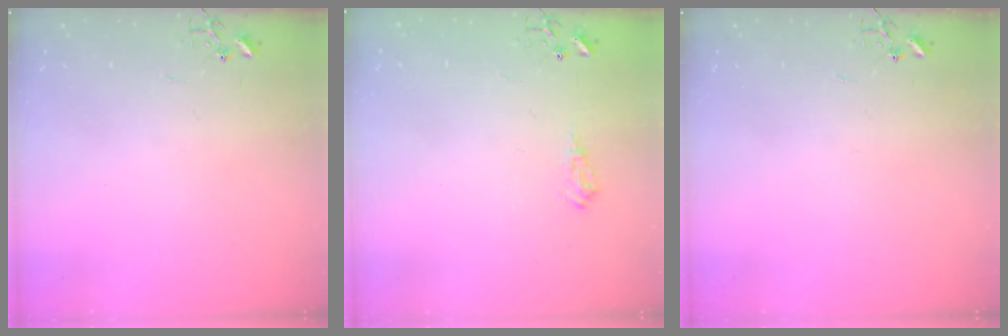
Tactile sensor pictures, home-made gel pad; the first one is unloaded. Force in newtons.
{"total": 8.2, "press": 8.2, "slide": 0.9}
{"total": 0.0}